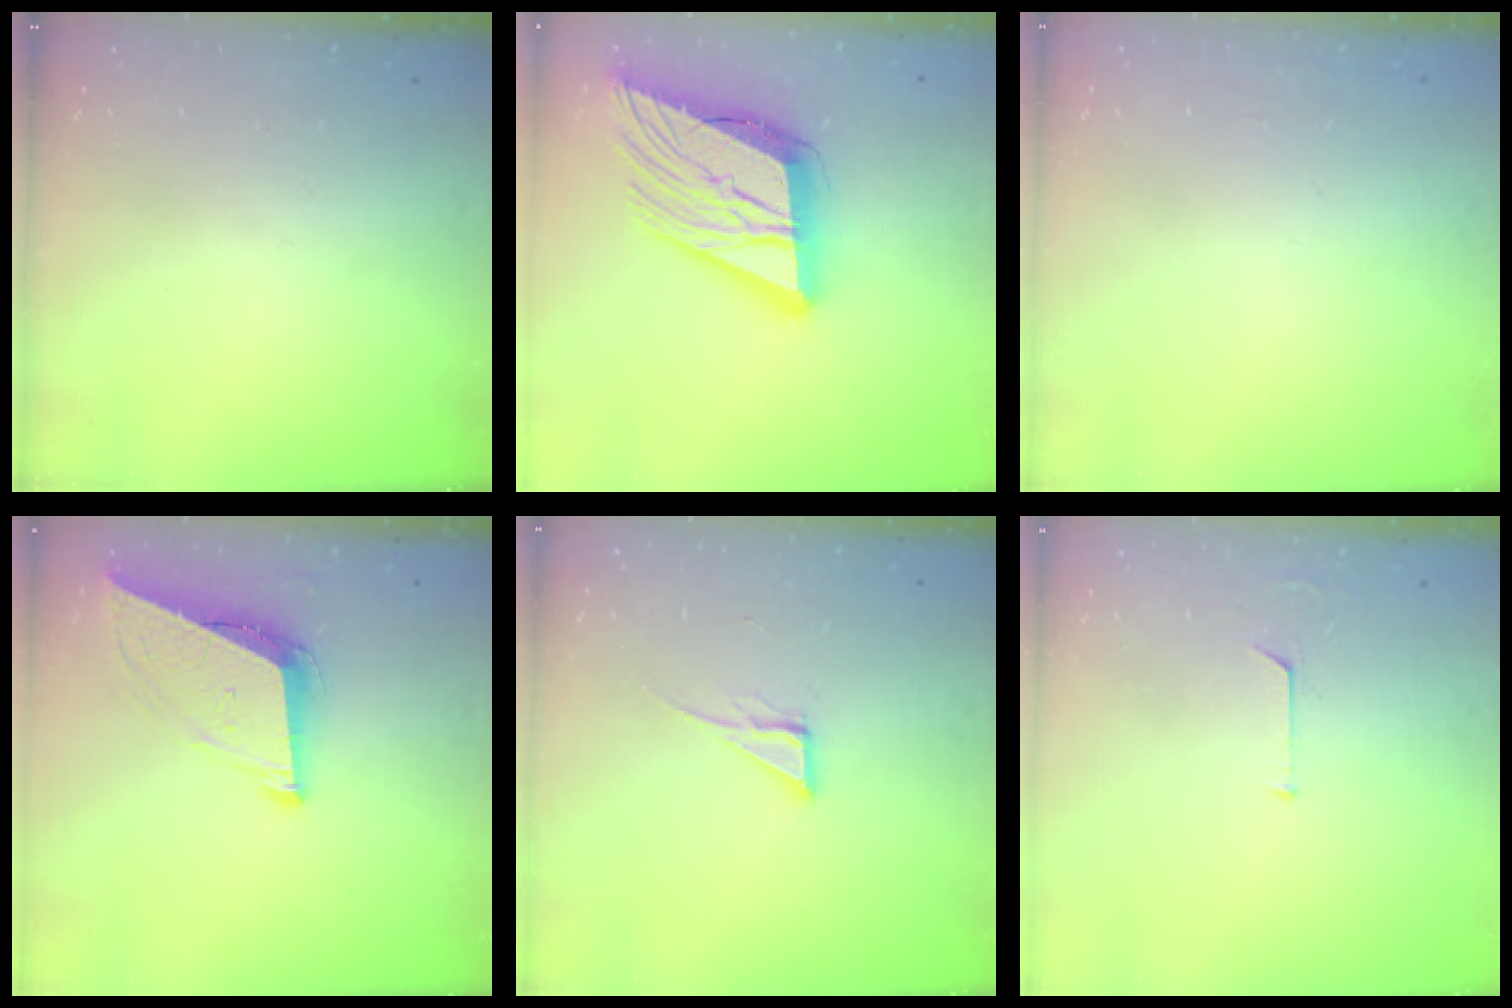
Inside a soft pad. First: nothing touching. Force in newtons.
{"total": 23.3, "press": 22.8, "slide": 5.1}
{"total": 0.9, "press": 0.9, "slide": 0.0}
{"total": 9.3, "press": 9.0, "slide": 2.3}
{"total": 6.1, "press": 6.1, "slide": 0.4}
{"total": 4.6, "press": 4.6, "slide": 0.3}